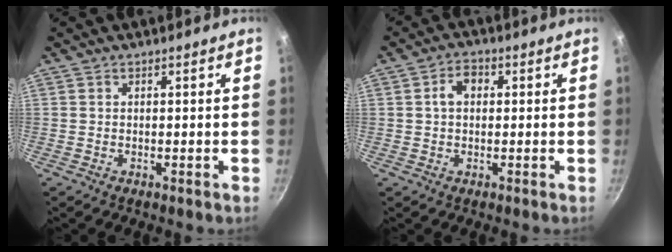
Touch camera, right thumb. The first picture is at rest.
{"total": 5.0, "force": [0.8, 3.7, 3.3], "torque": [-0.035, 0.012, 0.005]}